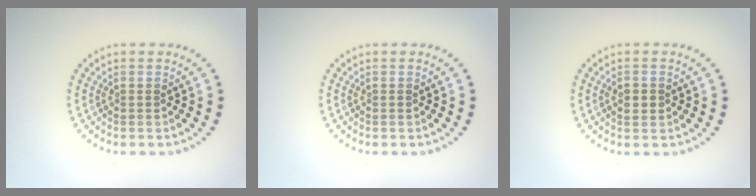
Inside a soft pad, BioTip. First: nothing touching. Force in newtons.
{"total": 0.0}
{"total": 1.1, "press": 1.1, "slide": 0.0}